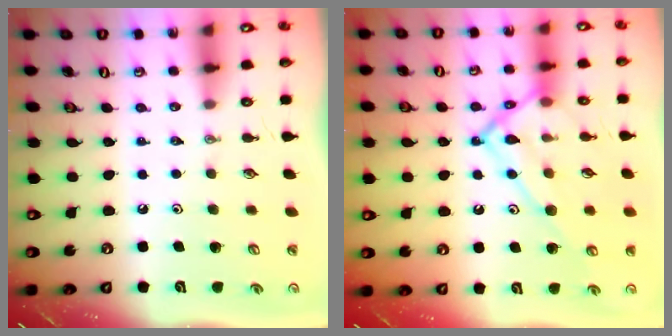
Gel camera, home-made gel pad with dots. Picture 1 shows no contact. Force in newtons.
{"total": 16.5, "press": 16.5, "slide": 1.3}